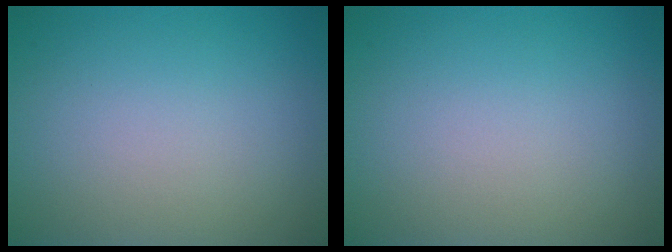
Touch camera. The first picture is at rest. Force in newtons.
{"total": 0.0}